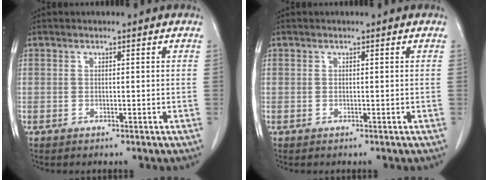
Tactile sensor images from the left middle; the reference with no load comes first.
{"total": 0.0}